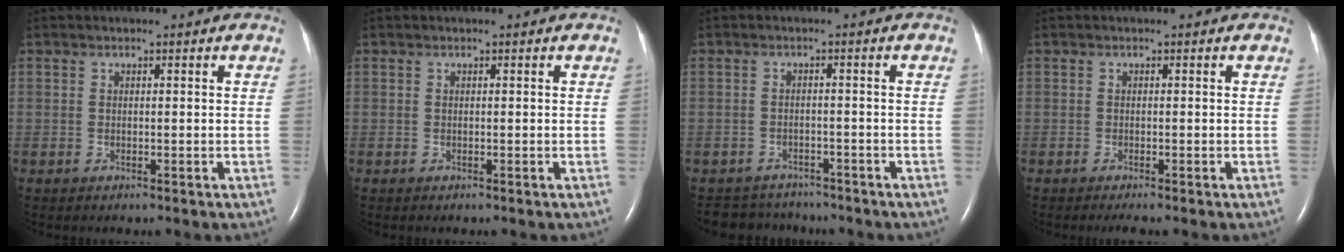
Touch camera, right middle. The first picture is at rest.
{"total": 0.0}
{"total": 5.8, "force": [-5.4, 2.1, -0.1], "torque": [-0.002, 0.008, -0.075]}
{"total": 1.3, "force": [-1.1, -0.1, 0.8], "torque": [-0.014, -0.004, -0.016]}